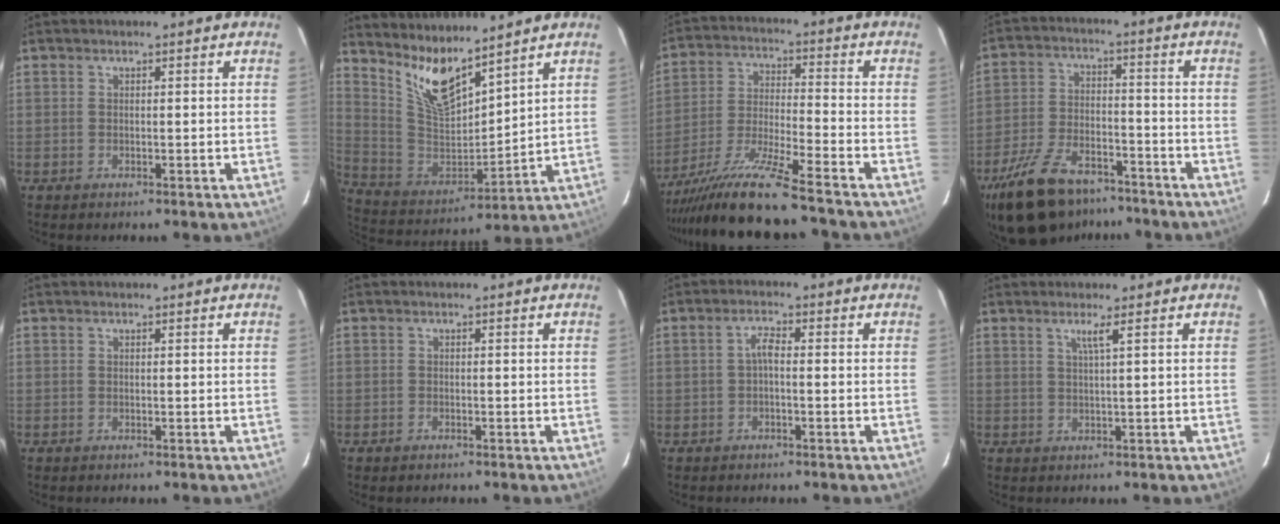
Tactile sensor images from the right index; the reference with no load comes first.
{"total": 12.5, "force": [9.8, 3.2, 7.1], "torque": [-0.139, -0.021, 0.200]}
{"total": 15.2, "force": [-12.9, -0.6, 8.1], "torque": [-0.166, -0.027, -0.235]}
{"total": 18.5, "force": [-13.7, 8.5, 9.2], "torque": [-0.204, -0.012, -0.226]}
{"total": 0.0}
{"total": 0.8, "force": [-0.6, 0.4, 0.1], "torque": [-0.005, 0.001, -0.011]}
{"total": 2.0, "force": [-0.6, 0.6, 1.9], "torque": [-0.038, 0.008, -0.012]}
{"total": 1.9, "force": [0.9, -0.7, 1.5], "torque": [-0.024, -0.004, 0.018]}